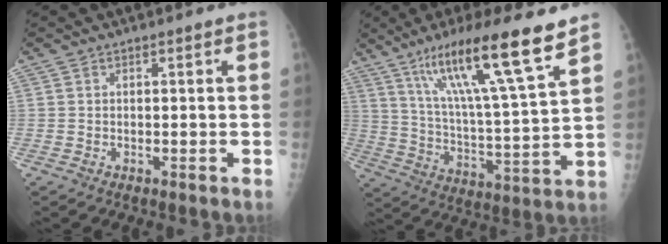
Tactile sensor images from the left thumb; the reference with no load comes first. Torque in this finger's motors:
{"motor_torque": [0.99, 0.76, 1.52, -1.25, 0.43]}